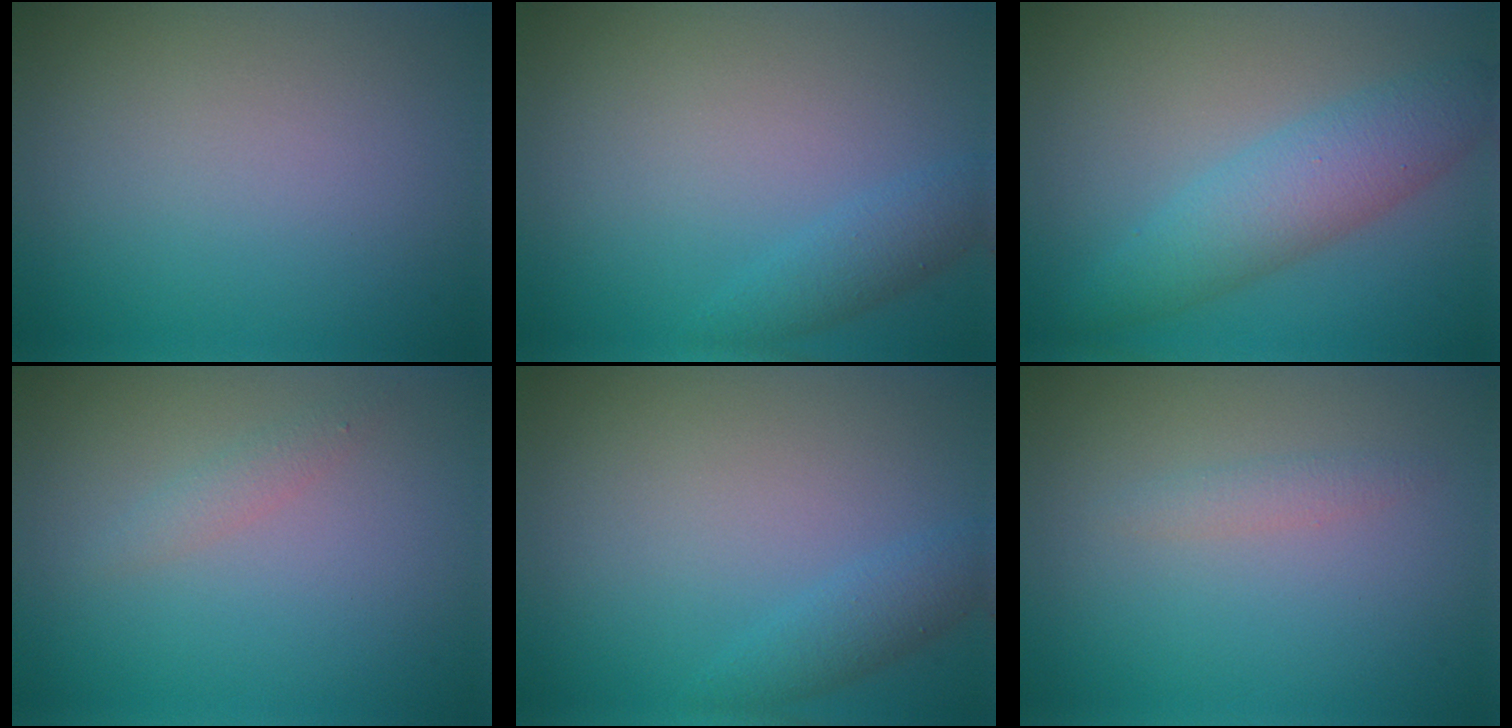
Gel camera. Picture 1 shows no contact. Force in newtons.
{"total": 1.9, "press": 1.9, "slide": 0.1}
{"total": 4.6, "press": 4.6, "slide": 0.1}
{"total": 1.1, "press": 1.1, "slide": 0.1}
{"total": 1.9, "press": 1.9, "slide": 0.1}
{"total": 1.0, "press": 1.0, "slide": 0.0}